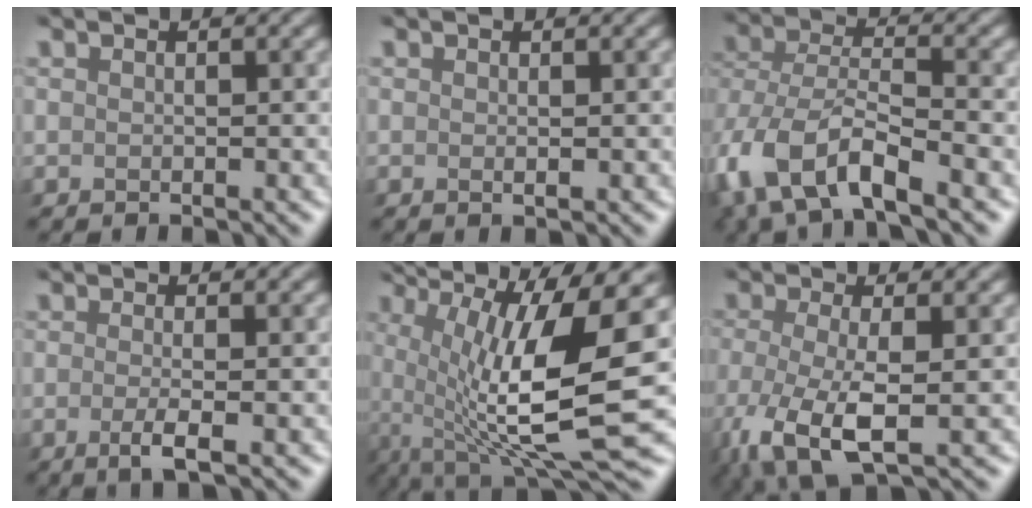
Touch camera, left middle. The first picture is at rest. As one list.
[{"total": 0.5, "force": [0.1, 0.1, 0.5], "torque": [-0.010, -0.001, 0.002]}, {"total": 8.8, "force": [-4.7, 4.1, 6.2], "torque": [-0.133, -0.011, -0.090]}, {"total": 2.4, "force": [-0.7, 0.6, 2.2], "torque": [-0.041, -0.003, -0.019]}, {"total": 14.0, "force": [0.1, 3.6, 13.5], "torque": [-0.225, -0.005, 0.008]}, {"total": 6.9, "force": [-2.4, 2.7, 5.8], "torque": [-0.146, -0.020, -0.051]}]